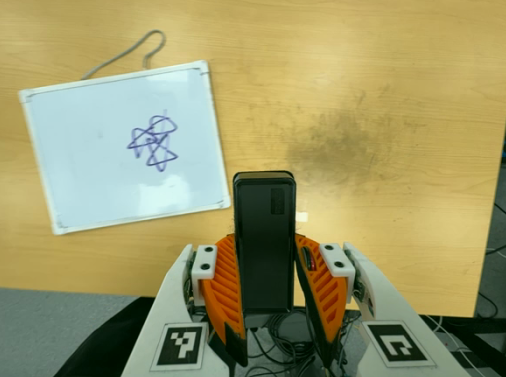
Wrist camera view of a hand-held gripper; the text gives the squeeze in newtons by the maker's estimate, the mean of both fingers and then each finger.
{"total": 3.9, "left": 2.7, "right": 5.1}